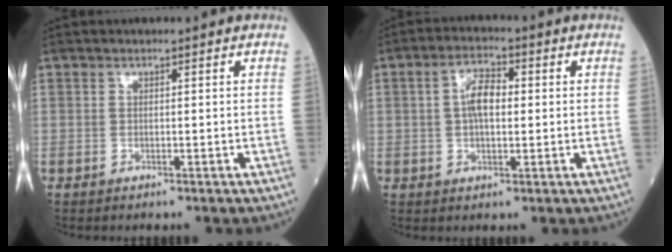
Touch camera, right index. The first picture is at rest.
{"total": 5.2, "force": [0.5, 2.2, 4.7], "torque": [-0.093, 0.011, 0.006]}